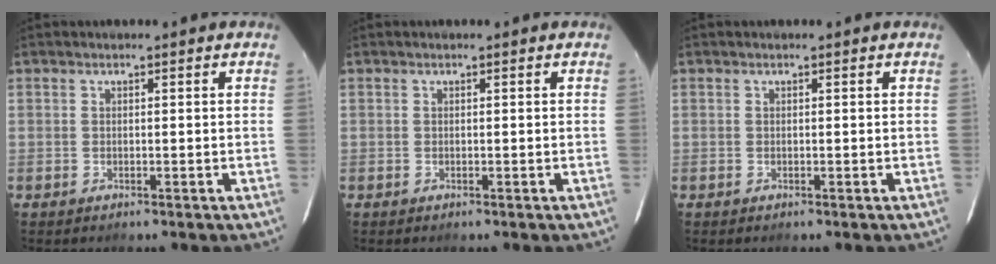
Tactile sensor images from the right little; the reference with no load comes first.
{"total": 0.0}
{"total": 0.0}